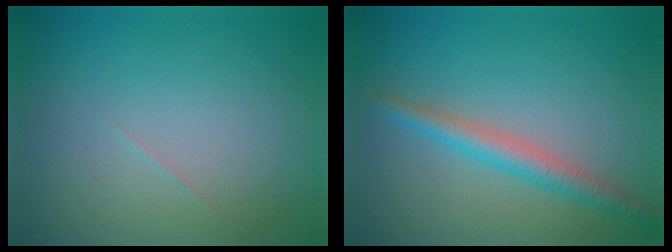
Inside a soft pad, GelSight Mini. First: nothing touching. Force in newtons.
{"total": 2.8, "press": 2.8, "slide": 0.1}